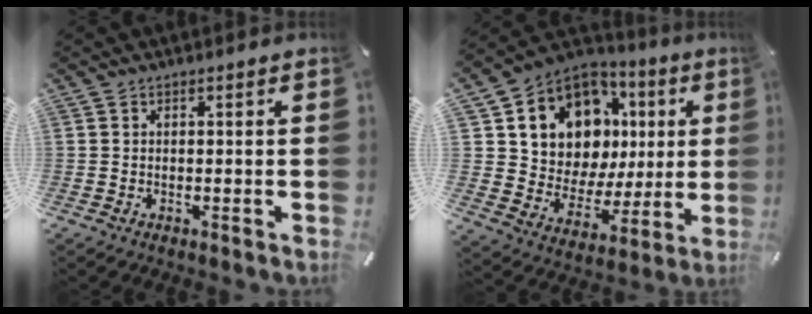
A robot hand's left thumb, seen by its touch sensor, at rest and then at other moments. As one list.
[{"total": 12.5, "force": [5.3, 10.2, 4.7], "torque": [-0.083, -0.057, 0.104]}]